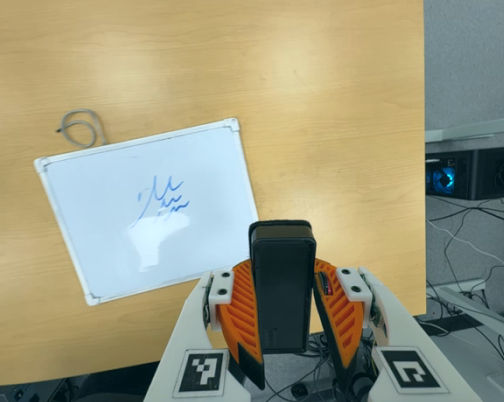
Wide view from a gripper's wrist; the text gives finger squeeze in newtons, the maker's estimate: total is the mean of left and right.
{"total": 8.9, "left": 7.4, "right": 10.4}